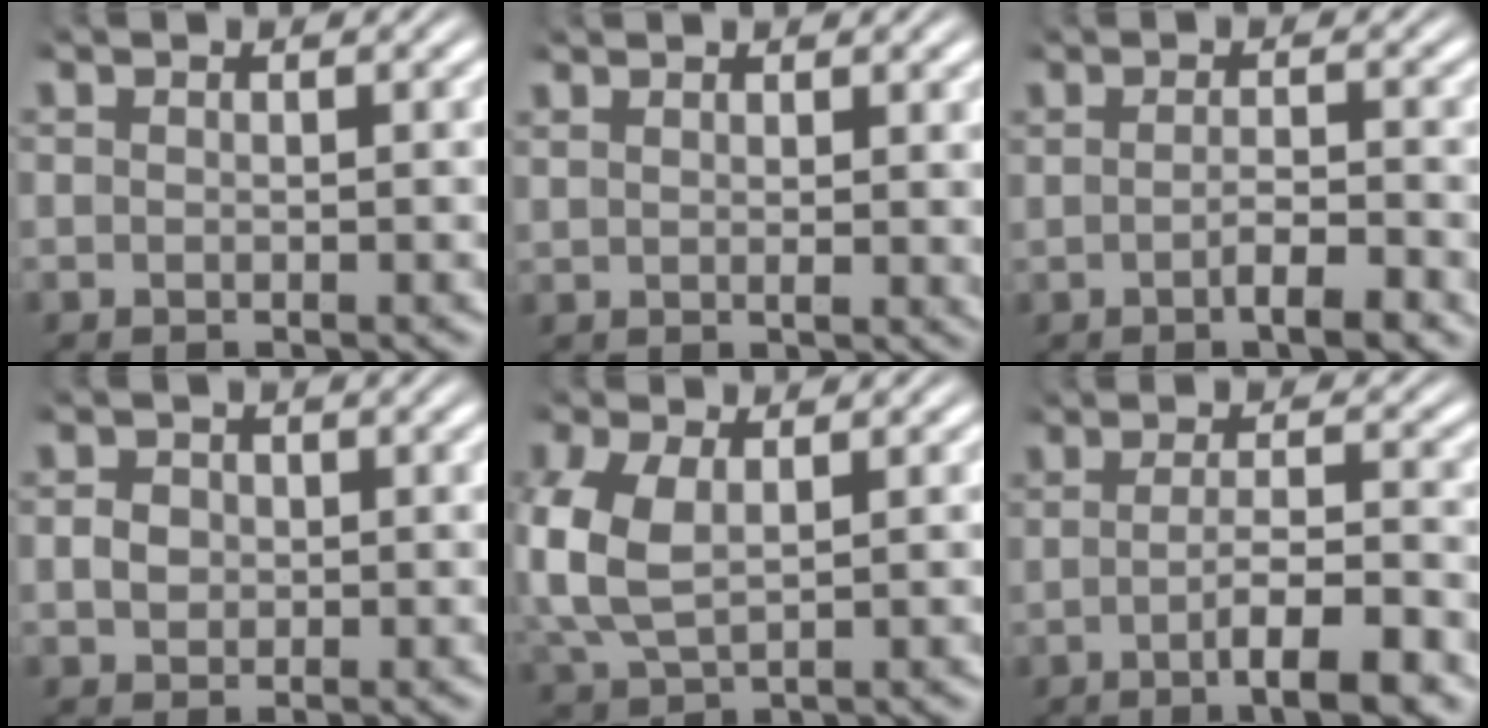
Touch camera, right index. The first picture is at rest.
{"total": 1.6, "force": [1.3, -0.3, 1.0], "torque": [-0.010, 0.002, 0.023]}
{"total": 2.9, "force": [-1.1, 0.4, 2.7], "torque": [-0.033, 0.005, -0.024]}
{"total": 1.2, "force": [-0.2, 1.1, 0.5], "torque": [-0.009, -0.001, 0.000]}
{"total": 5.4, "force": [0.4, 3.9, 3.7], "torque": [-0.108, -0.015, 0.023]}
{"total": 5.5, "force": [-2.6, 0.7, 4.8], "torque": [-0.066, -0.005, -0.041]}